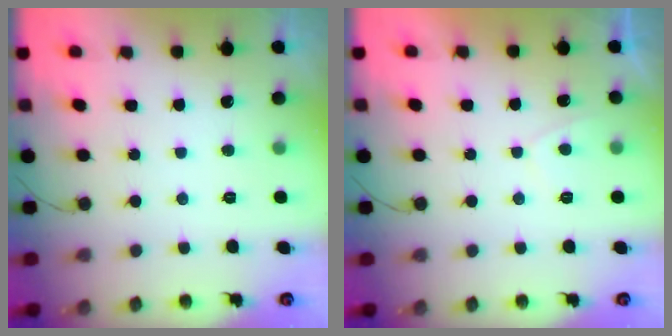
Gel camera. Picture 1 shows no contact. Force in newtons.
{"total": 2.3, "press": 2.2, "slide": 0.6}